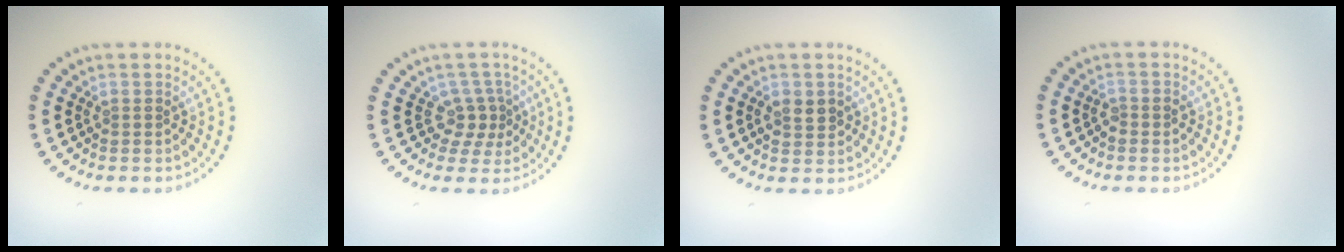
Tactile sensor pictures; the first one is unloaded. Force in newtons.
{"total": 2.6, "press": 1.8, "slide": 1.8}
{"total": 1.8, "press": 1.8, "slide": 0.2}
{"total": 0.9, "press": 0.9, "slide": 0.3}